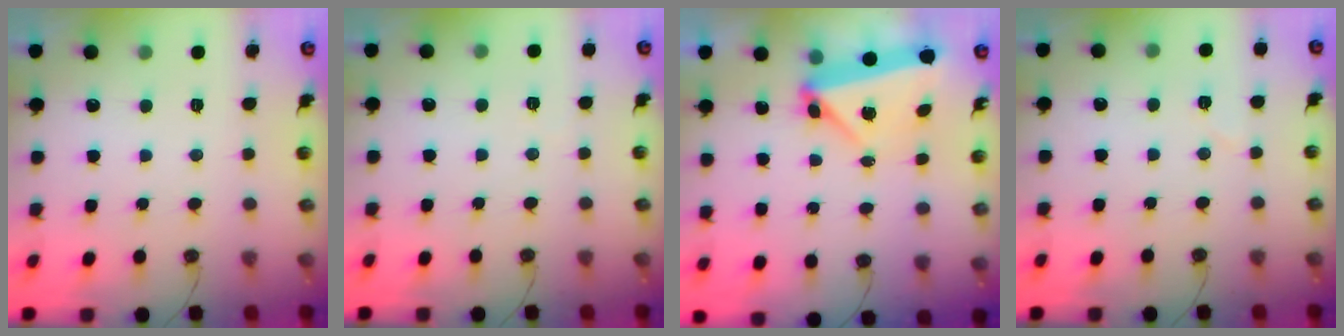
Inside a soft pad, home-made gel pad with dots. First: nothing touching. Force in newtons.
{"total": 2.1, "press": 1.8, "slide": 1.2}
{"total": 6.1, "press": 5.7, "slide": 2.1}
{"total": 4.6, "press": 4.4, "slide": 1.2}